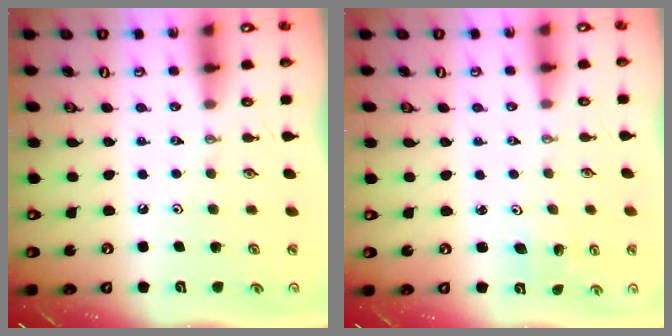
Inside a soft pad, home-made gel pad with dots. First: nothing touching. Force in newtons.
{"total": 2.8, "press": 2.8, "slide": 0.3}